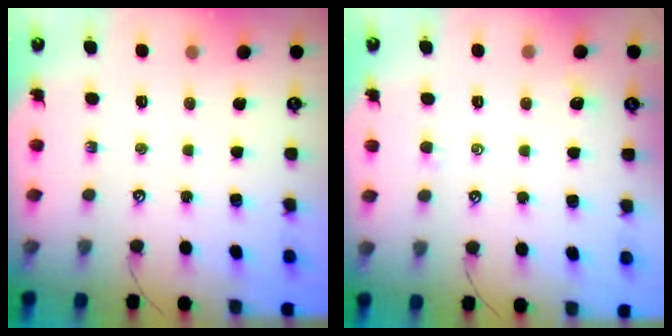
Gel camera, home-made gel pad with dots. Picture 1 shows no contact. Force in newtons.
{"total": 1.6, "press": 1.6, "slide": 0.2}